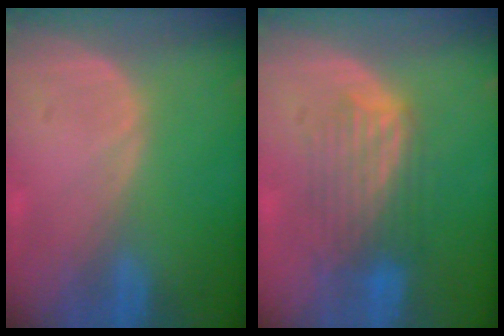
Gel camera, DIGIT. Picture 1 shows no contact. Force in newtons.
{"total": 6.4, "press": 6.4, "slide": 0.5}